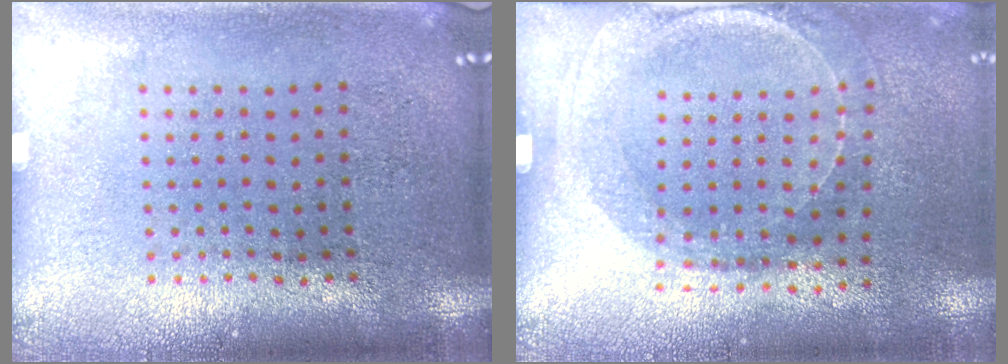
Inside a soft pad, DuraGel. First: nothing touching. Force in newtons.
{"total": 1.5, "press": 1.4, "slide": 0.4}